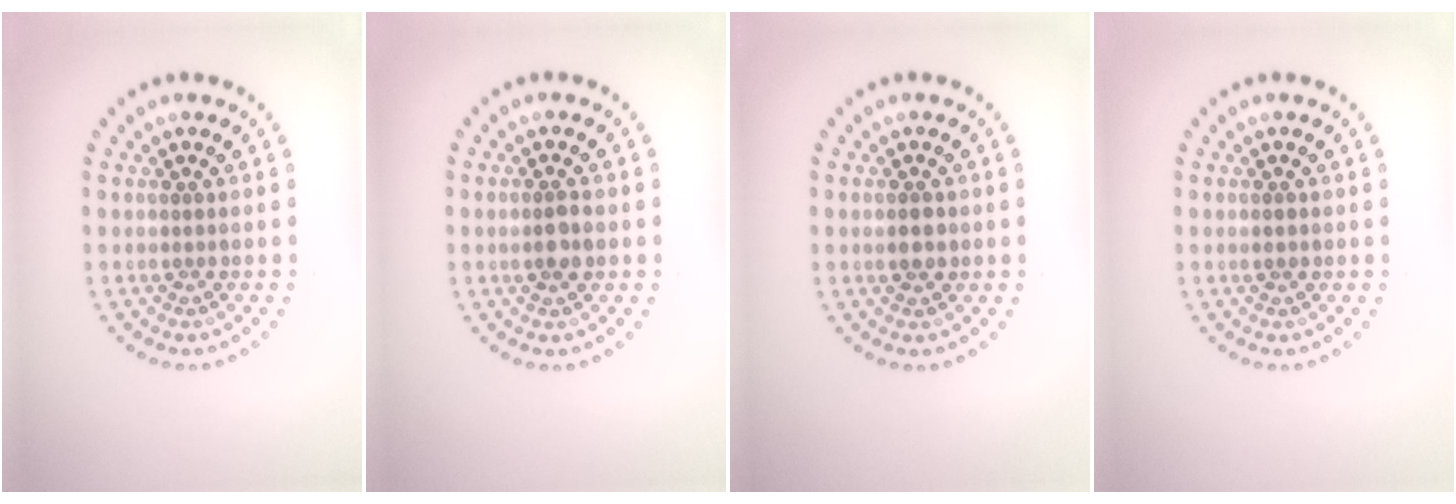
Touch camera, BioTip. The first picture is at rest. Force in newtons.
{"total": 1.8, "press": 1.7, "slide": 0.7}
{"total": 1.8, "press": 1.8, "slide": 0.0}
{"total": 0.8, "press": 0.8, "slide": 0.0}